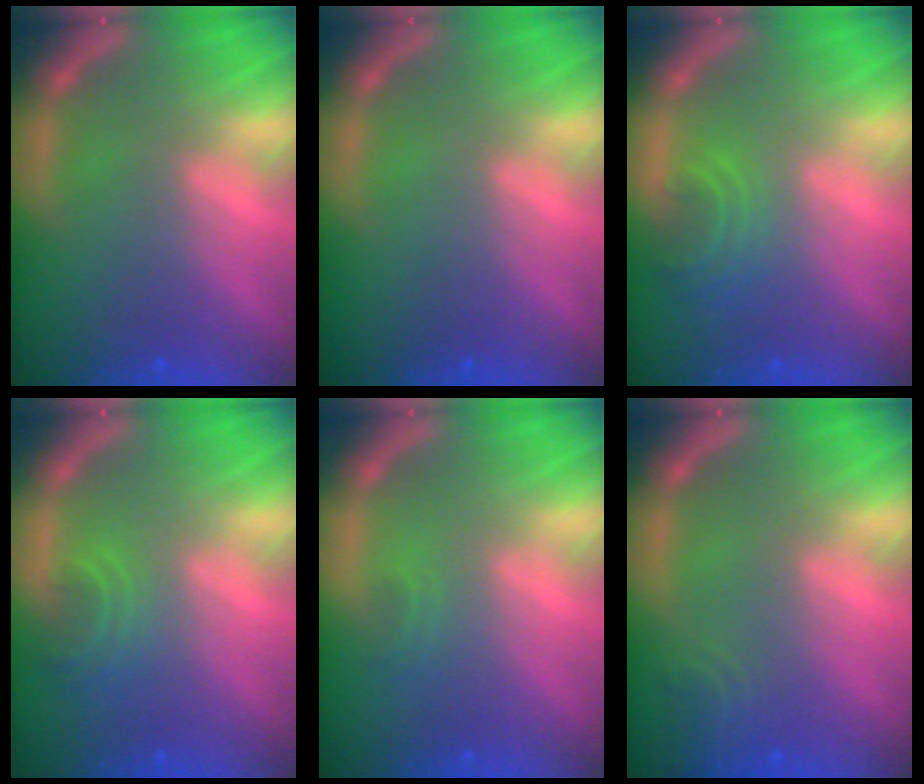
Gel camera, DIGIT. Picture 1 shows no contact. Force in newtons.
{"total": 0.0}
{"total": 2.9}
{"total": 2.4}
{"total": 0.9}
{"total": 2.4}